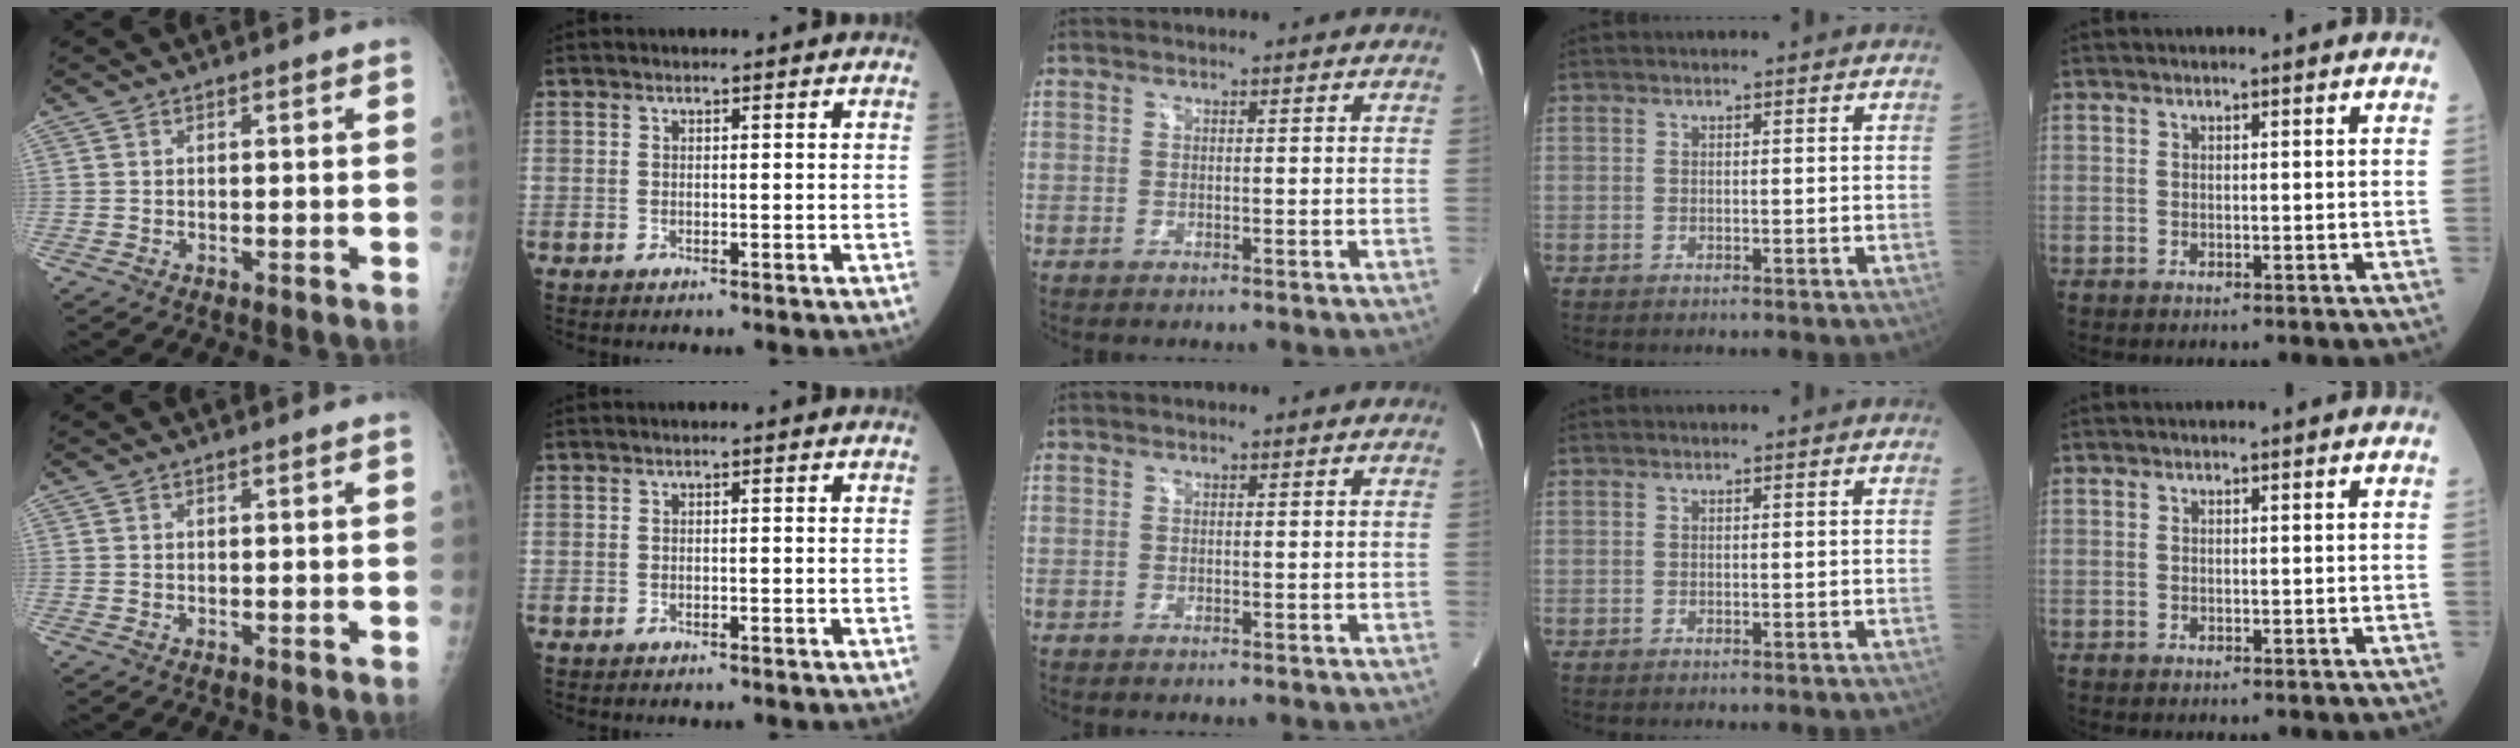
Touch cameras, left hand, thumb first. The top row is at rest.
{}